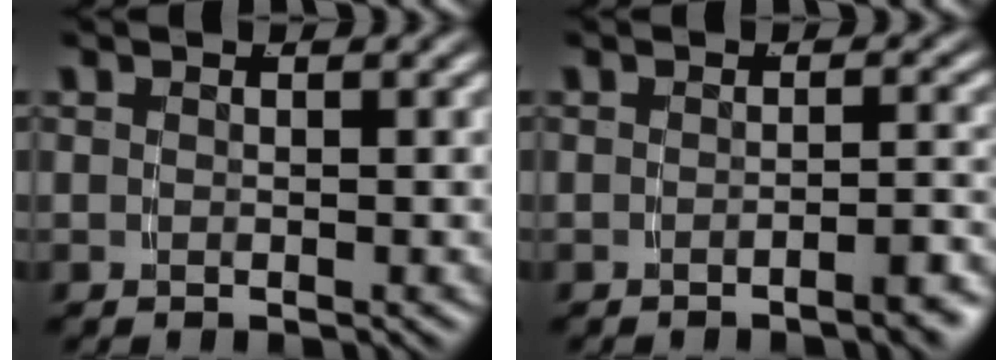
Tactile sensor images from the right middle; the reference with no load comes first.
{"total": 2.3, "force": [-1.9, -0.1, 1.3], "torque": [-0.011, 0.008, -0.036]}